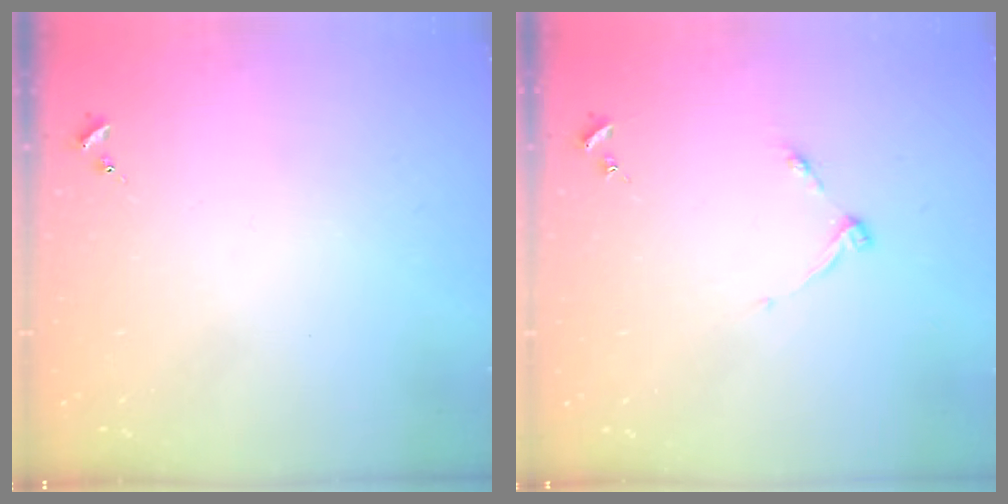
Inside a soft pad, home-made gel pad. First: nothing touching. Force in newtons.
{"total": 4.5, "press": 4.4, "slide": 0.6}